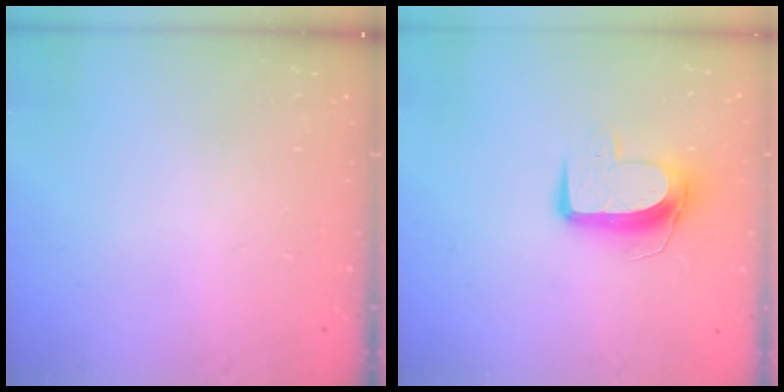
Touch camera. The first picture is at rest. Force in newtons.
{"total": 10.2, "press": 10.2, "slide": 0.8}